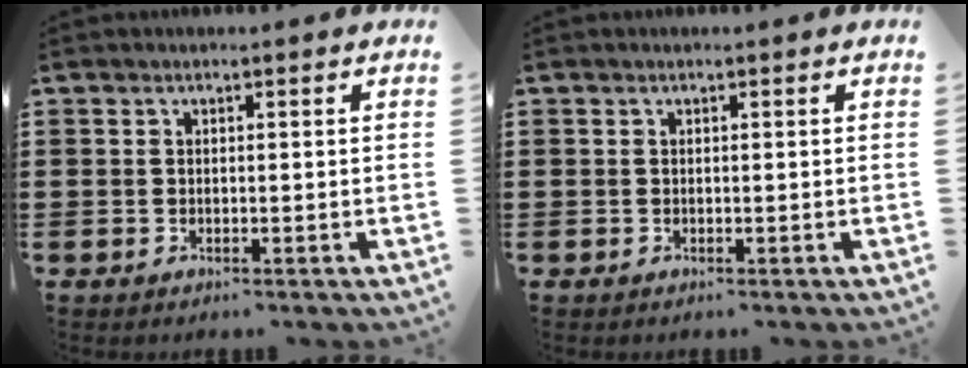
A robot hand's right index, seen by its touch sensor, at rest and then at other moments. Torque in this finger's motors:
{"motor_torque": [0.00, 0.00, 0.00, 0.00]}